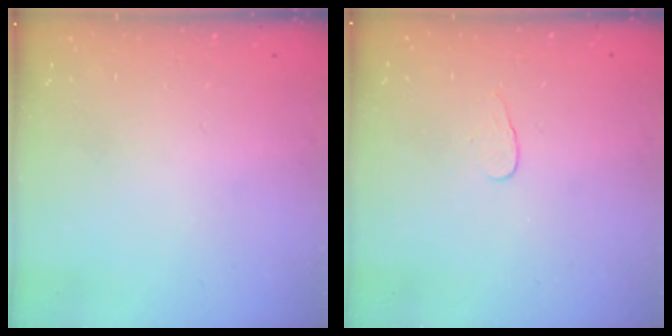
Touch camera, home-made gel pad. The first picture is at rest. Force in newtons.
{"total": 3.8, "press": 3.8, "slide": 0.3}